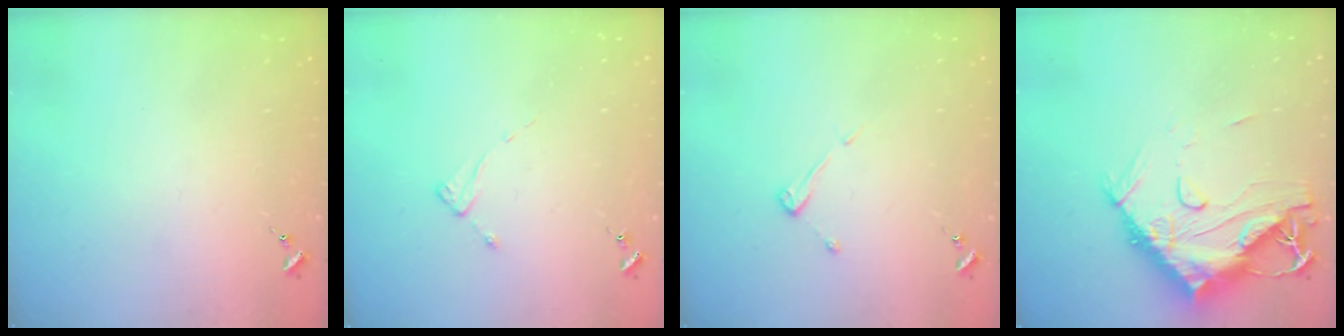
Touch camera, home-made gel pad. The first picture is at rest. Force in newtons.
{"total": 2.0, "press": 2.0, "slide": 0.3}
{"total": 3.8, "press": 3.8, "slide": 0.4}
{"total": 18.5, "press": 18.4, "slide": 1.9}